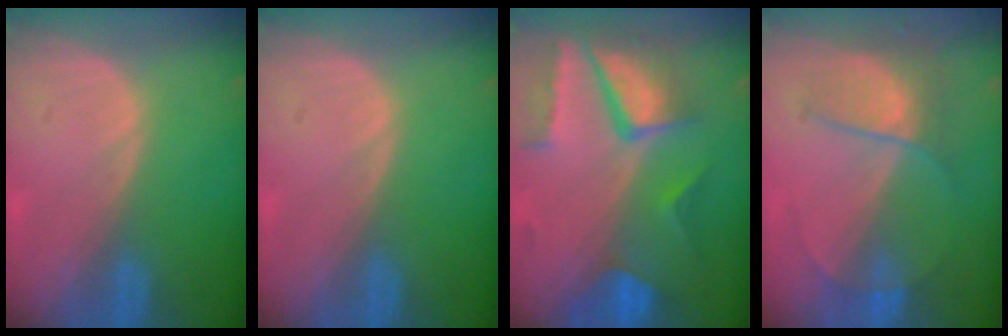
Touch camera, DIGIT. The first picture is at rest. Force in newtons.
{"total": 0.0}
{"total": 10.5, "press": 8.9, "slide": 5.6}
{"total": 7.3, "press": 6.2, "slide": 3.8}